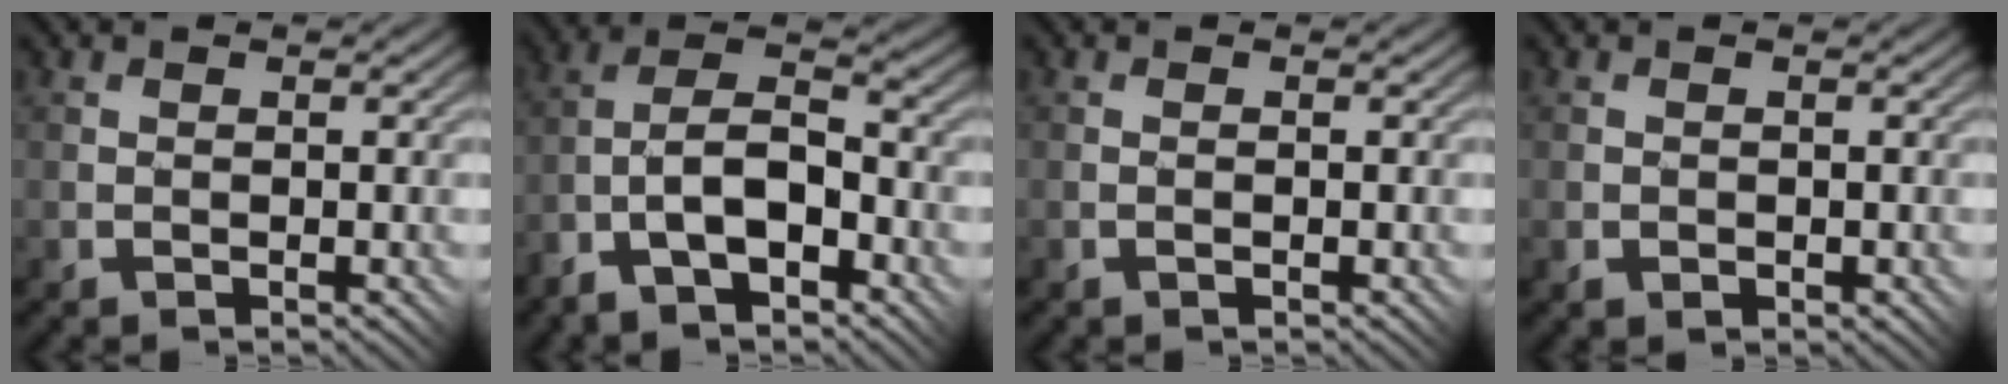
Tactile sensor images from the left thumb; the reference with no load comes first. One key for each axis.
{"total": 9.1, "fx": -4.4, "fy": 3.9, "fz": 7.0, "tx": -0.131, "ty": 0.007, "tz": -0.085}
{"total": 0.5, "fx": -0.2, "fy": -0.1, "fz": 0.5, "tx": -0.009, "ty": 0.004, "tz": -0.002}
{"total": 0.7, "fx": -0.3, "fy": 0.5, "fz": 0.4, "tx": -0.005, "ty": -0.002, "tz": -0.005}